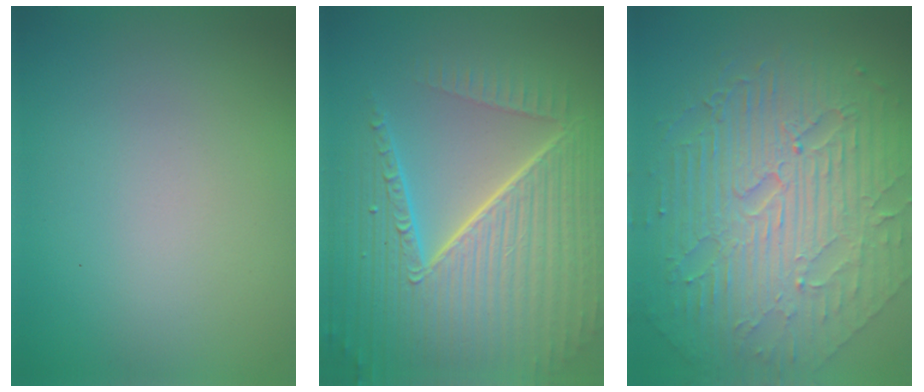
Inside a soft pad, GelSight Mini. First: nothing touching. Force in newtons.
{"total": 10.5, "press": 6.5, "slide": 8.2}
{"total": 10.3, "press": 6.8, "slide": 7.8}